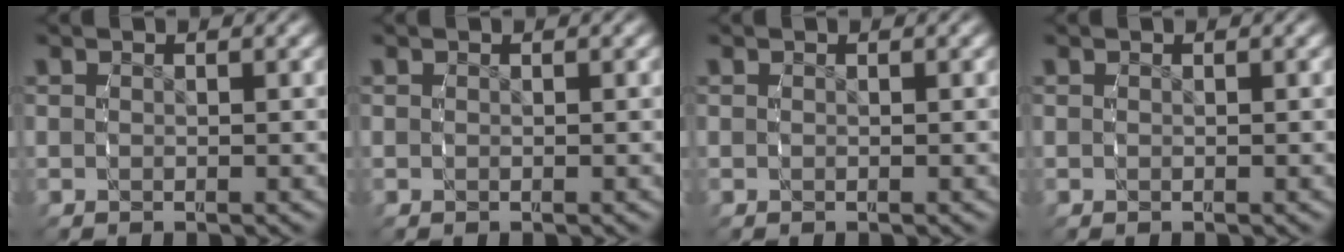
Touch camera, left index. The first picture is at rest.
{"total": 0.0}
{"total": 0.0}
{"total": 0.0}